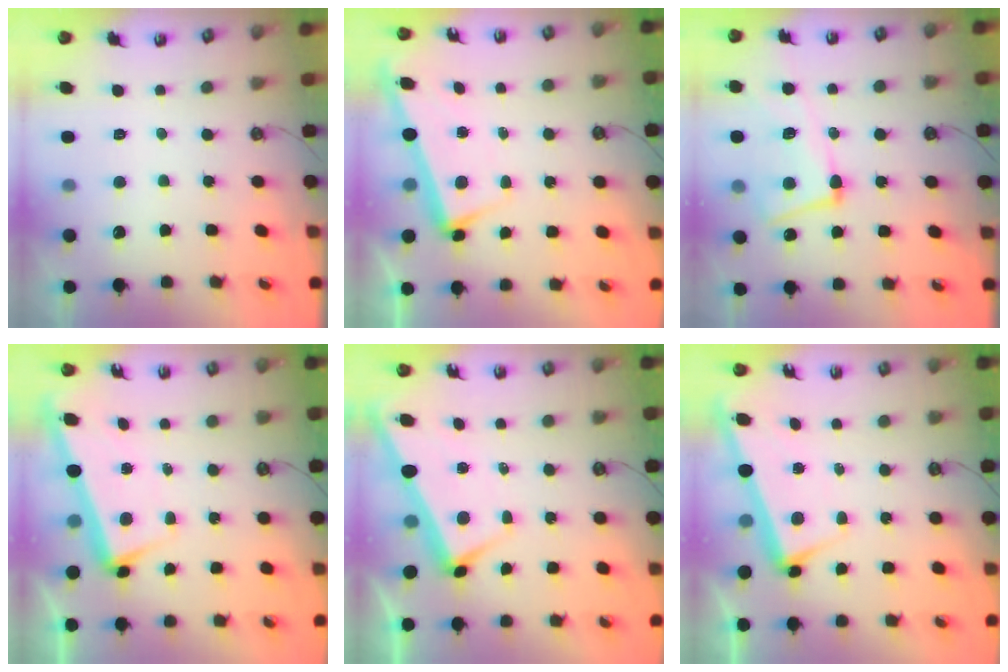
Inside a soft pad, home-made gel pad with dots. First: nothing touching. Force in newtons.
{"total": 2.5, "press": 2.3, "slide": 1.0}
{"total": 8.5, "press": 8.4, "slide": 1.7}
{"total": 1.9, "press": 1.6, "slide": 1.1}
{"total": 2.8, "press": 2.7, "slide": 0.6}
{"total": 2.5, "press": 2.4, "slide": 0.6}